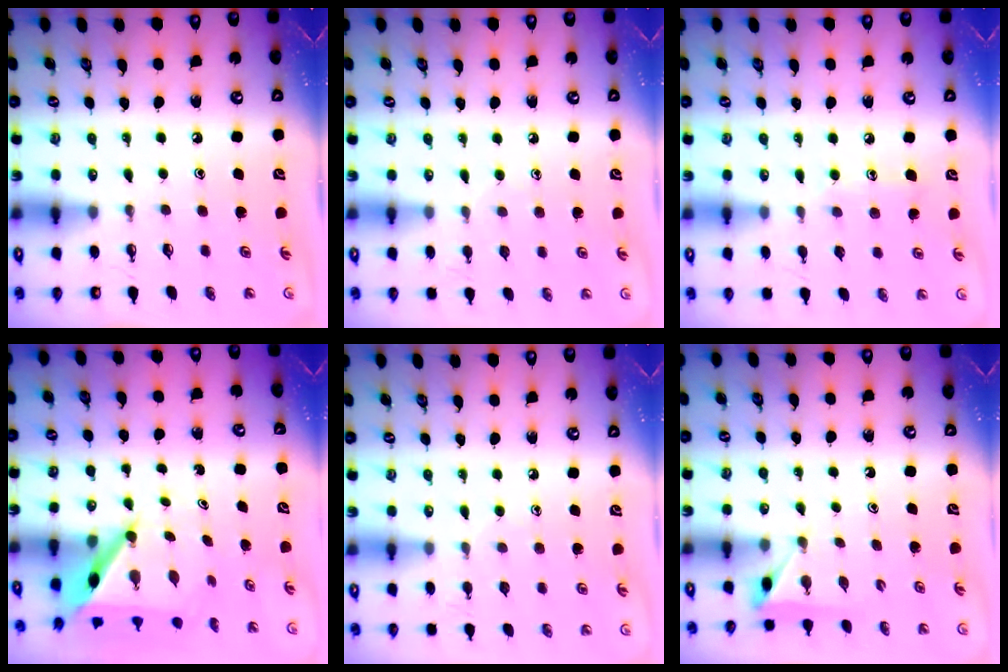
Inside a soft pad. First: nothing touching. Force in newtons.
{"total": 3.8, "press": 3.8, "slide": 0.4}
{"total": 7.5, "press": 7.5, "slide": 0.1}
{"total": 5.9, "press": 5.9, "slide": 0.2}
{"total": 3.8, "press": 3.8, "slide": 0.4}
{"total": 2.5, "press": 2.5, "slide": 0.3}